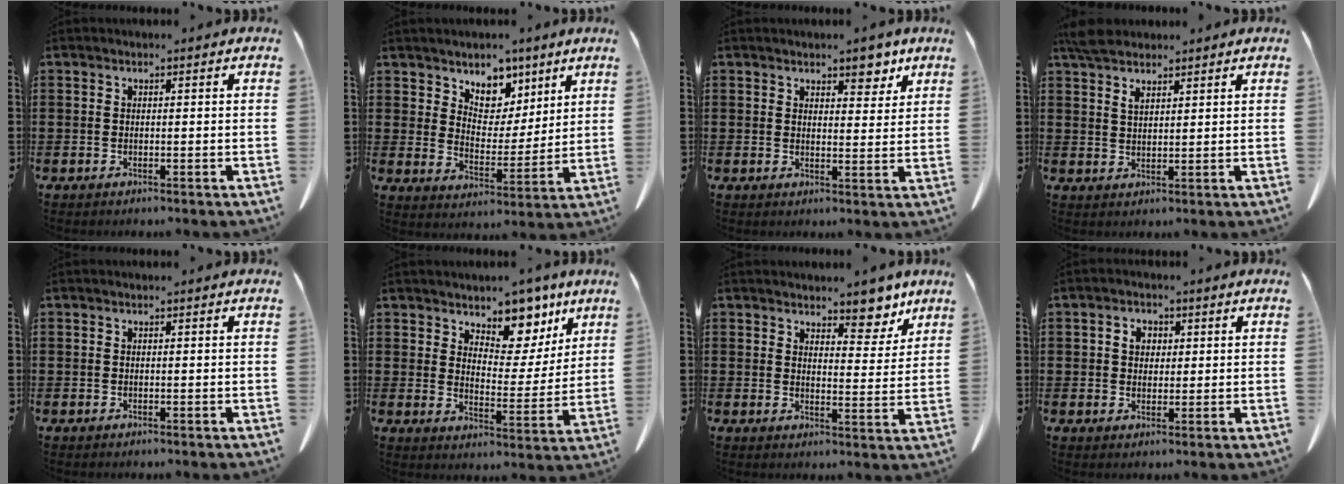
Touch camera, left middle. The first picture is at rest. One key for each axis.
{"total": 6.3, "fx": 4.7, "fy": 4.2, "fz": 0.8, "tx": -0.041, "ty": -0.024, "tz": 0.085}
{"total": 4.0, "fx": 3.2, "fy": 1.6, "fz": 1.8, "tx": -0.017, "ty": -0.008, "tz": 0.054}
{"total": 3.8, "fx": 2.9, "fy": 1.4, "fz": 2.0, "tx": -0.046, "ty": 0.002, "tz": 0.055}
{"total": 0.0}
{"total": 7.8, "fx": 6.5, "fy": 3.5, "fz": 2.4, "tx": -0.055, "ty": -0.044, "tz": 0.114}
{"total": 6.0, "fx": 5.3, "fy": 2.1, "fz": 1.8, "tx": -0.031, "ty": -0.027, "tz": 0.092}
{"total": 2.8, "fx": 0.8, "fy": 2.3, "fz": 1.3, "tx": -0.035, "ty": 0.010, "tz": 0.013}